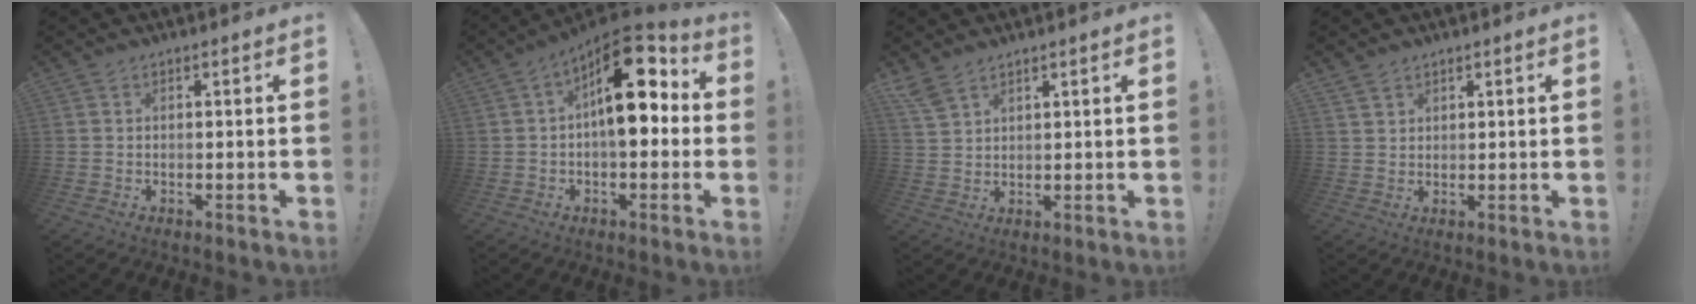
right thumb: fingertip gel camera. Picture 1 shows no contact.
{"total": 17.1, "force": [3.9, 8.3, 14.4], "torque": [-0.203, -0.008, 0.067]}
{"total": 4.7, "force": [4.0, 1.7, 1.7], "torque": [-0.035, -0.019, 0.078]}
{"total": 2.4, "force": [2.1, 1.1, -0.3], "torque": [0.016, -0.016, 0.039]}